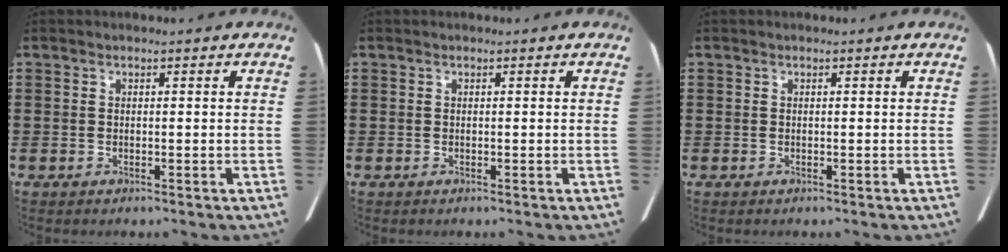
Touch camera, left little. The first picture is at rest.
{"total": 0.0}
{"total": 0.0}